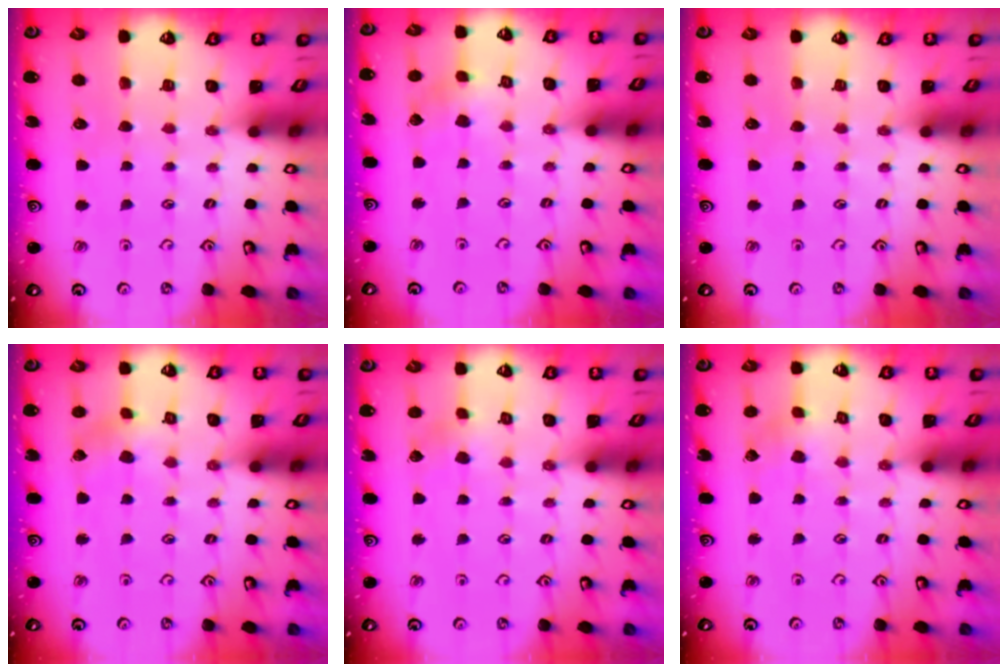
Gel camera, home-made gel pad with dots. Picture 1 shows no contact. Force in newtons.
{"total": 2.3, "press": 2.2, "slide": 0.3}
{"total": 0.0}
{"total": 4.0, "press": 4.0, "slide": 0.5}
{"total": 2.4, "press": 2.4, "slide": 0.3}
{"total": 1.7, "press": 1.7, "slide": 0.1}